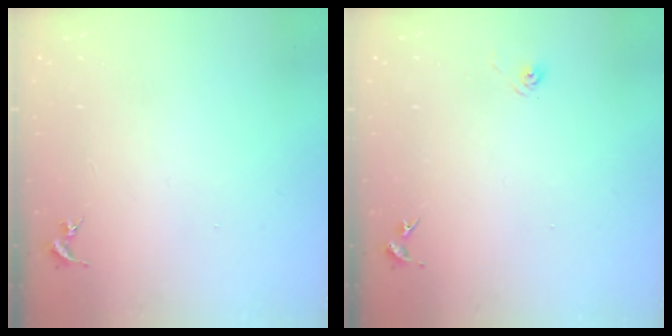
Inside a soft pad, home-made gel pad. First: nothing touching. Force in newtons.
{"total": 3.2, "press": 2.7, "slide": 1.7}